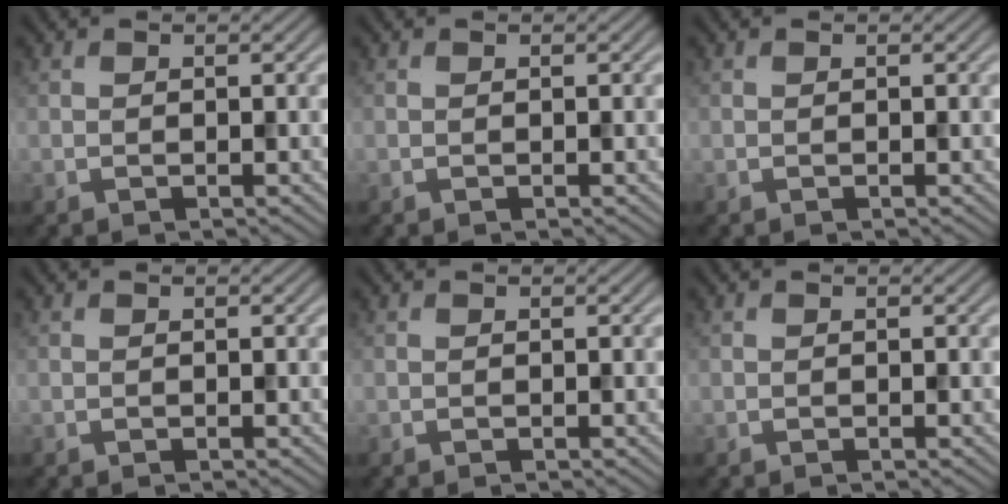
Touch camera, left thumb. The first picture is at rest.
{"total": 0.0}
{"total": 0.0}
{"total": 0.0}
{"total": 0.0}
{"total": 0.0}